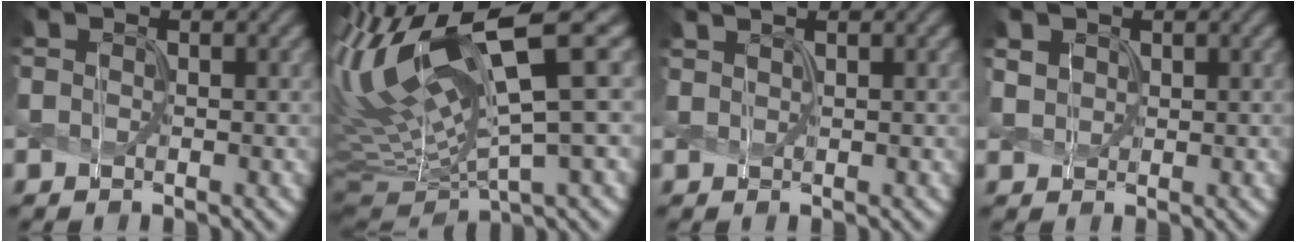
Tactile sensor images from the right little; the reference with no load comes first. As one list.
[{"total": 14.0, "force": [4.4, 3.9, 12.8], "torque": [-0.259, 0.012, 0.092]}, {"total": 1.5, "force": [1.2, 0.3, 0.8], "torque": [-0.008, -0.001, 0.010]}, {"total": 1.4, "force": [0.9, 1.0, 0.3], "torque": [-0.014, 0.000, 0.022]}]